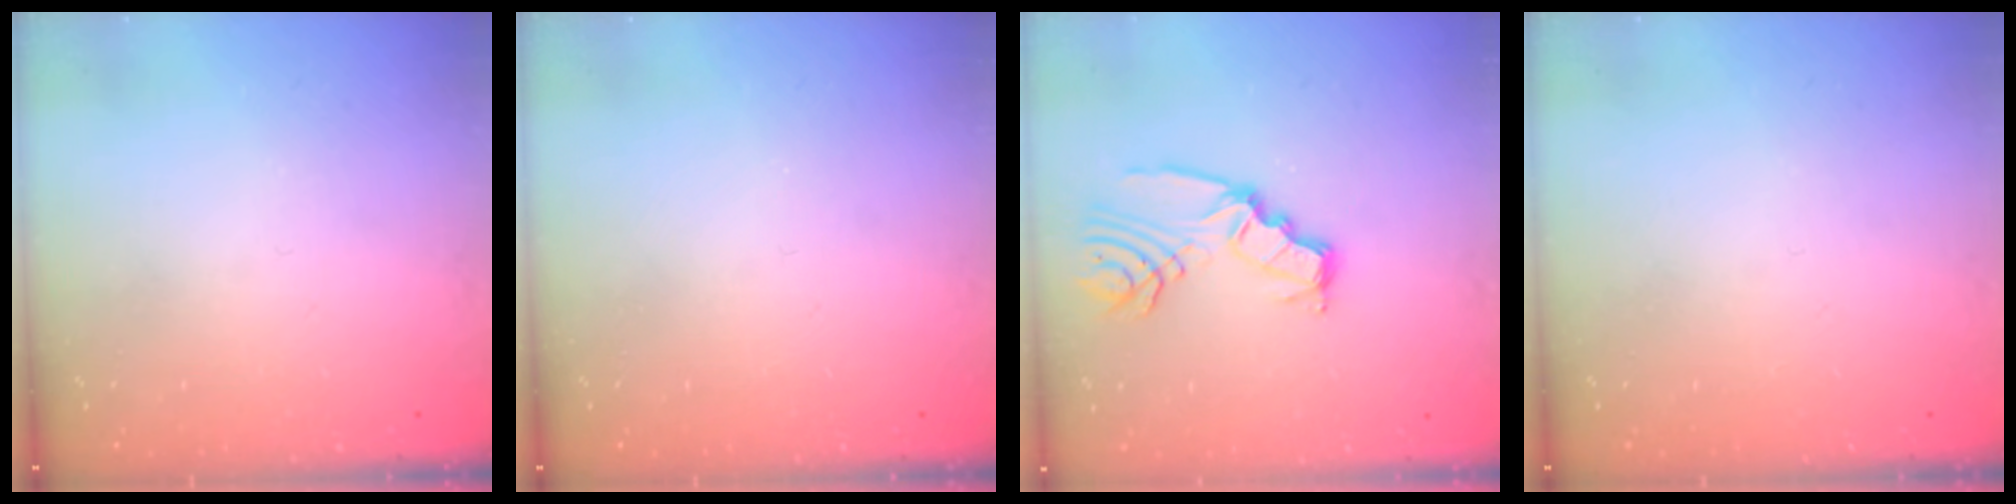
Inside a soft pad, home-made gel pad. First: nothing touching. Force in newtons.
{"total": 0.0}
{"total": 8.6, "press": 8.5, "slide": 0.5}
{"total": 0.0}